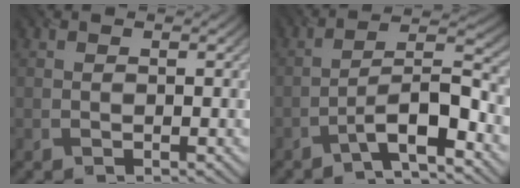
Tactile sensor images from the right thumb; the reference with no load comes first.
{"total": 7.7, "force": [-4.7, 1.6, 5.8], "torque": [-0.094, 0.018, -0.093]}